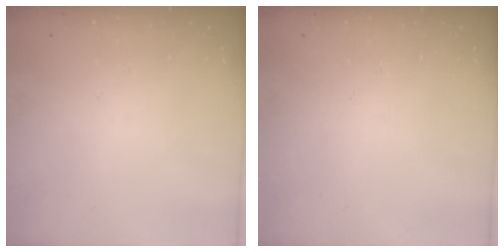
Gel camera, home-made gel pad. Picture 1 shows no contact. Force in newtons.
{"total": 0.0}